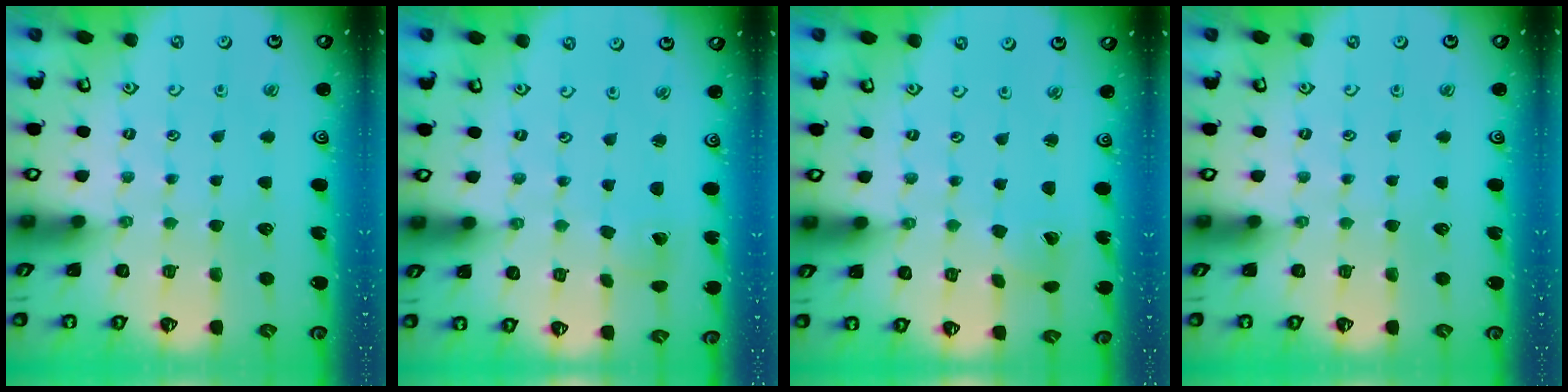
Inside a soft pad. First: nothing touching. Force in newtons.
{"total": 2.0, "press": 2.0, "slide": 0.1}
{"total": 1.8, "press": 1.8, "slide": 0.1}
{"total": 0.0}